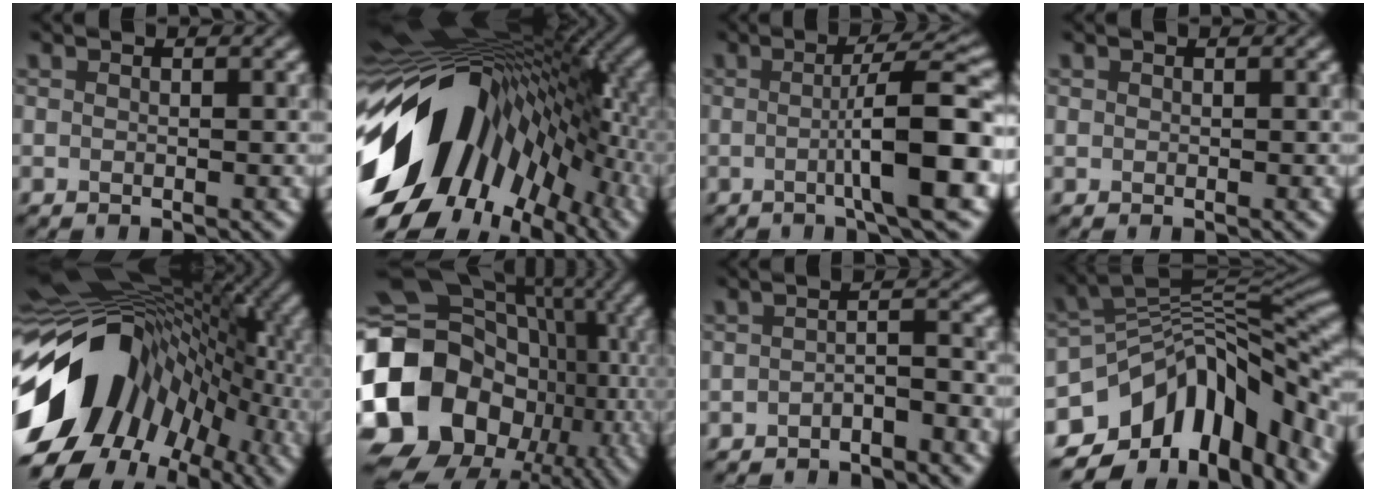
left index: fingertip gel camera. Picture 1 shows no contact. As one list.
[{"total": 17.7, "force": [-3.9, 10.7, 13.6], "torque": [-0.223, -0.015, -0.071]}, {"total": 8.2, "force": [-1.0, 1.3, 8.0], "torque": [-0.108, 0.010, -0.023]}, {"total": 0.0}, {"total": 17.5, "force": [-4.5, 11.8, 12.1], "torque": [-0.198, 0.008, -0.081]}, {"total": 20.5, "force": [-3.9, 17.5, 10.0], "torque": [-0.199, 0.010, -0.088]}, {"total": 2.3, "force": [-1.7, 0.6, 1.5], "torque": [-0.023, 0.007, -0.033]}, {"total": 14.1, "force": [-6.1, 8.8, 9.2], "torque": [-0.152, 0.011, -0.105]}]